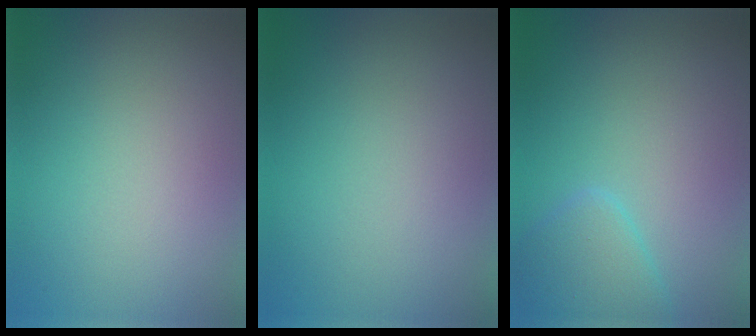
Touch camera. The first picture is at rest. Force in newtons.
{"total": 0.0}
{"total": 2.6, "press": 2.6, "slide": 0.1}